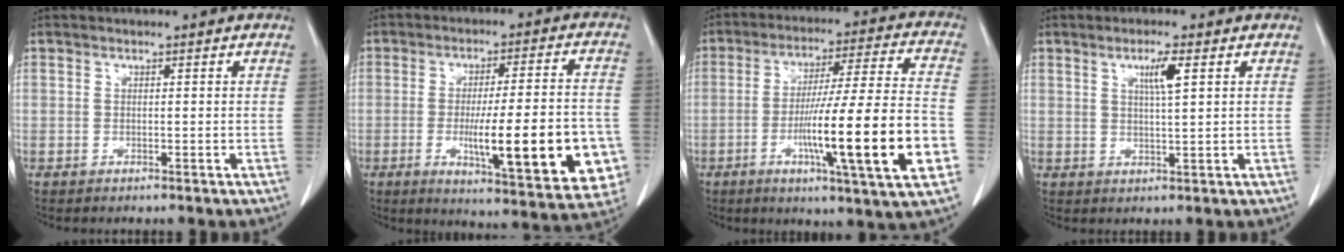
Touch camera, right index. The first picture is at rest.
{"total": 19.5, "force": [-4.9, 3.5, 18.5], "torque": [-0.207, 0.004, -0.050]}
{"total": 20.3, "force": [-5.6, 0.2, 19.5], "torque": [-0.290, -0.009, -0.086]}
{"total": 3.8, "force": [1.6, 0.0, 3.5], "torque": [-0.059, -0.003, 0.026]}